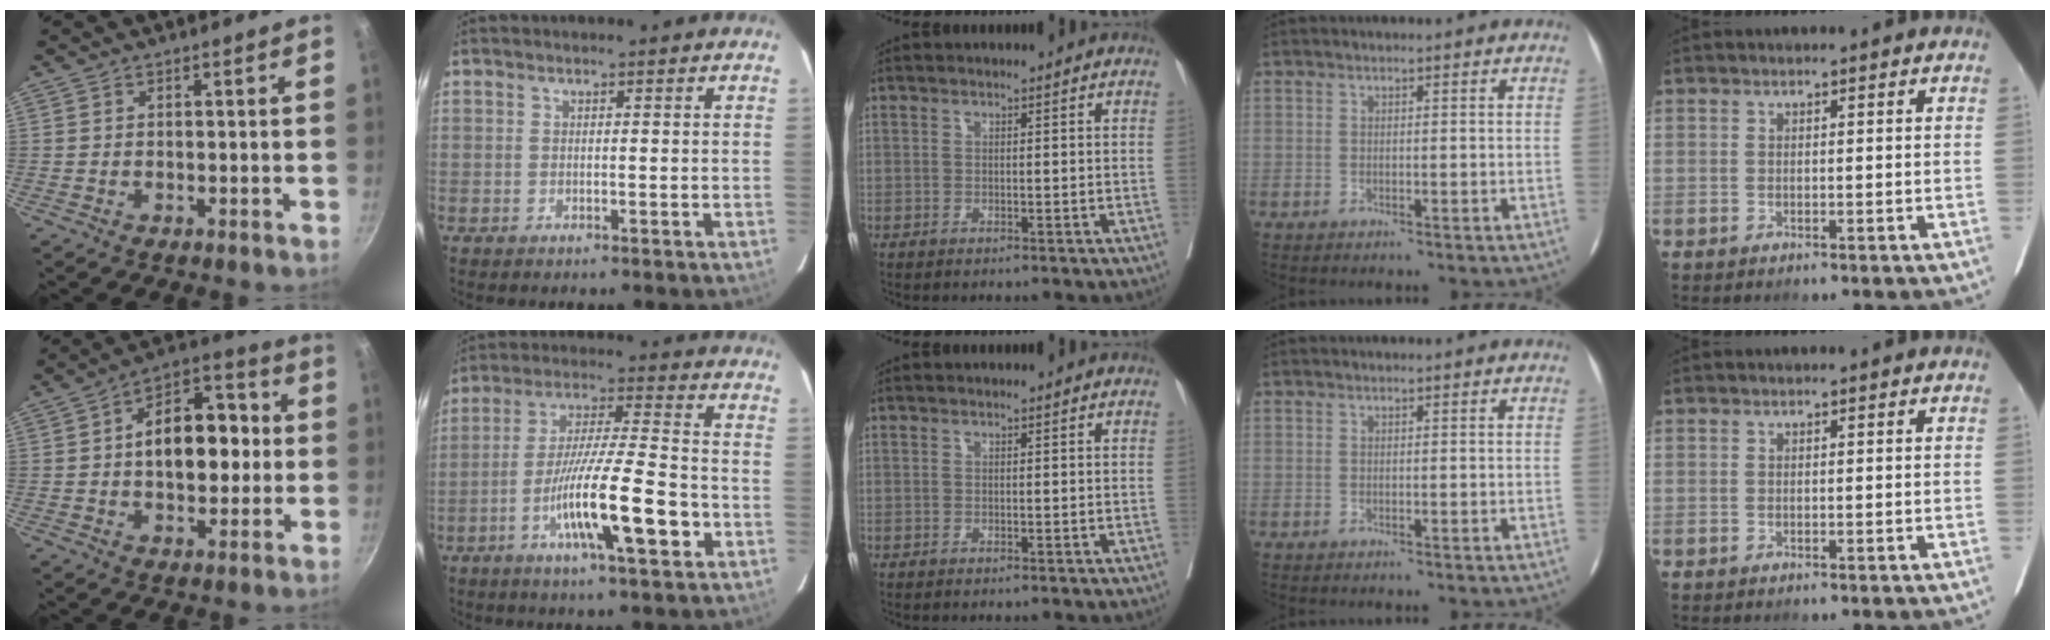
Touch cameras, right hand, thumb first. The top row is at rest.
{"thumb": {"total": 15.2, "force": [0.7, 9.1, 12.2], "torque": [-0.147, 0.030, 0.002]}, "index": {"total": 14.6, "force": [-5.0, 0.9, 13.7], "torque": [-0.241, -0.012, -0.085]}}